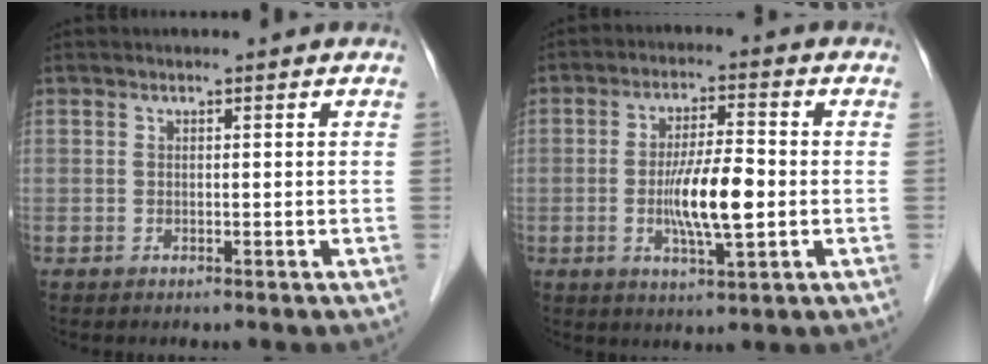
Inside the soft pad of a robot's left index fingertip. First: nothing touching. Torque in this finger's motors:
{"motor_torque": [1.60, 0.54, 0.42, 0.20]}